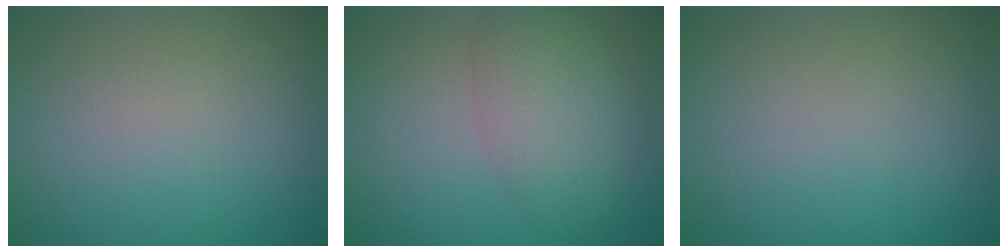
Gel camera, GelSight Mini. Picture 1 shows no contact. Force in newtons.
{"total": 3.9, "press": 3.9, "slide": 0.1}
{"total": 0.0}